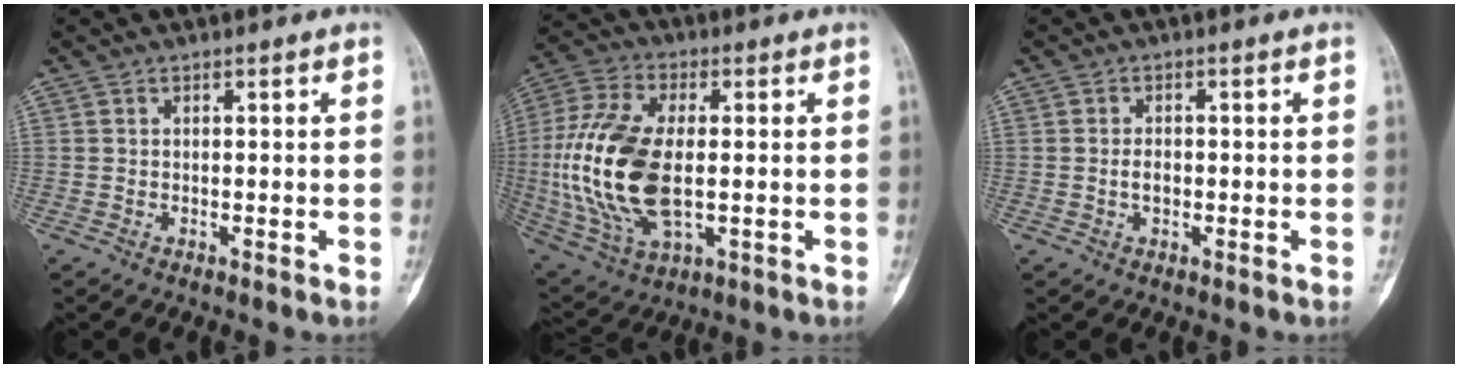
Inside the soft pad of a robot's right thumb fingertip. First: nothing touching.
{"total": 20.9, "force": [-0.8, 10.9, 17.8], "torque": [-0.386, -0.005, -0.007]}
{"total": 2.2, "force": [-0.3, 1.4, 1.6], "torque": [-0.026, 0.004, -0.006]}